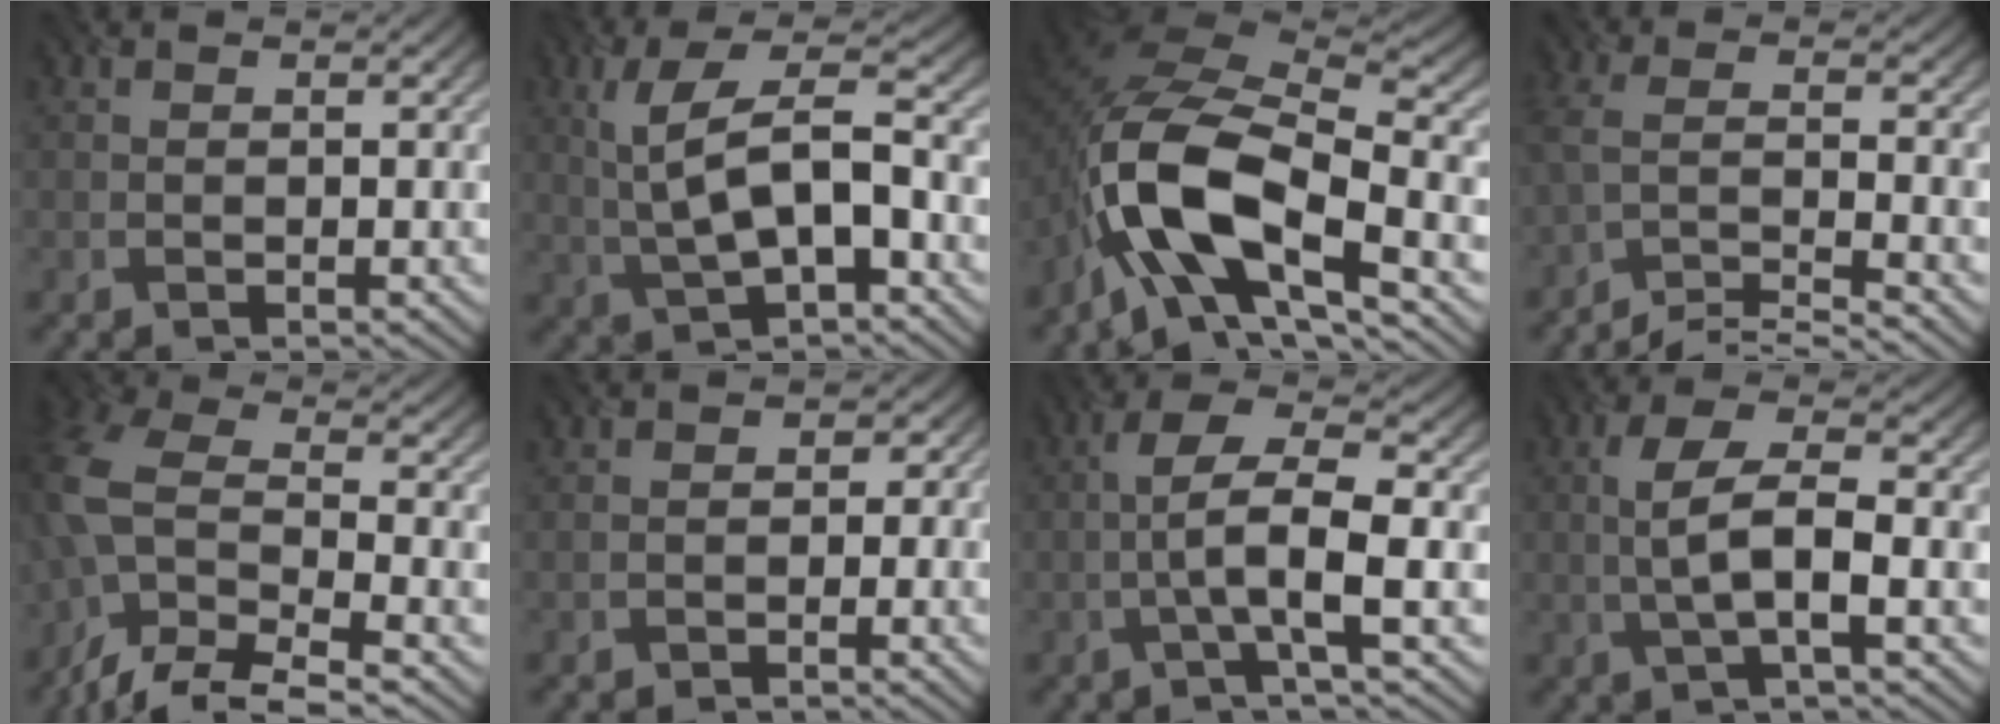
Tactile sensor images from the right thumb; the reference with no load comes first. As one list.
[{"total": 10.0, "force": [-0.2, 4.2, 9.1], "torque": [-0.173, 0.015, -0.006]}, {"total": 14.1, "force": [-6.0, 6.3, 11.1], "torque": [-0.227, -0.019, -0.115]}, {"total": 7.0, "force": [-5.8, 1.2, 3.8], "torque": [-0.060, 0.002, -0.108]}, {"total": 12.8, "force": [-5.9, 6.2, 9.6], "torque": [-0.234, -0.013, -0.117]}, {"total": 1.5, "force": [-0.9, 1.2, 0.3], "torque": [0.011, 0.000, -0.014]}, {"total": 7.0, "force": [-1.6, 1.7, 6.6], "torque": [-0.121, 0.018, -0.041]}, {"total": 5.8, "force": [-1.0, 1.9, 5.4], "torque": [-0.112, 0.006, -0.022]}]